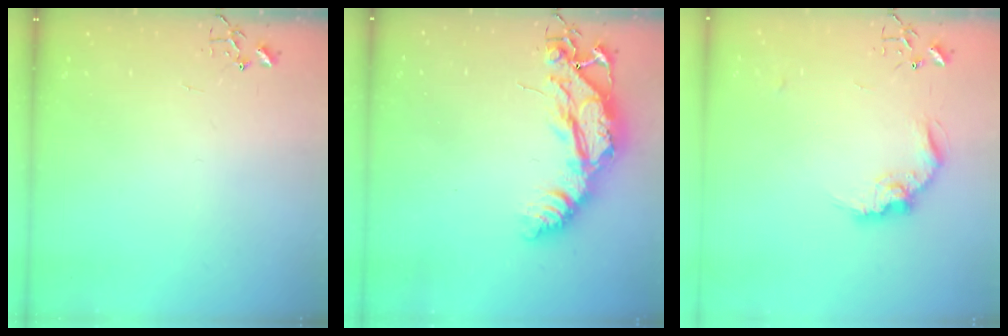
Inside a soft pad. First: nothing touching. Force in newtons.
{"total": 17.0, "press": 17.0, "slide": 1.4}
{"total": 11.4, "press": 11.4, "slide": 0.3}